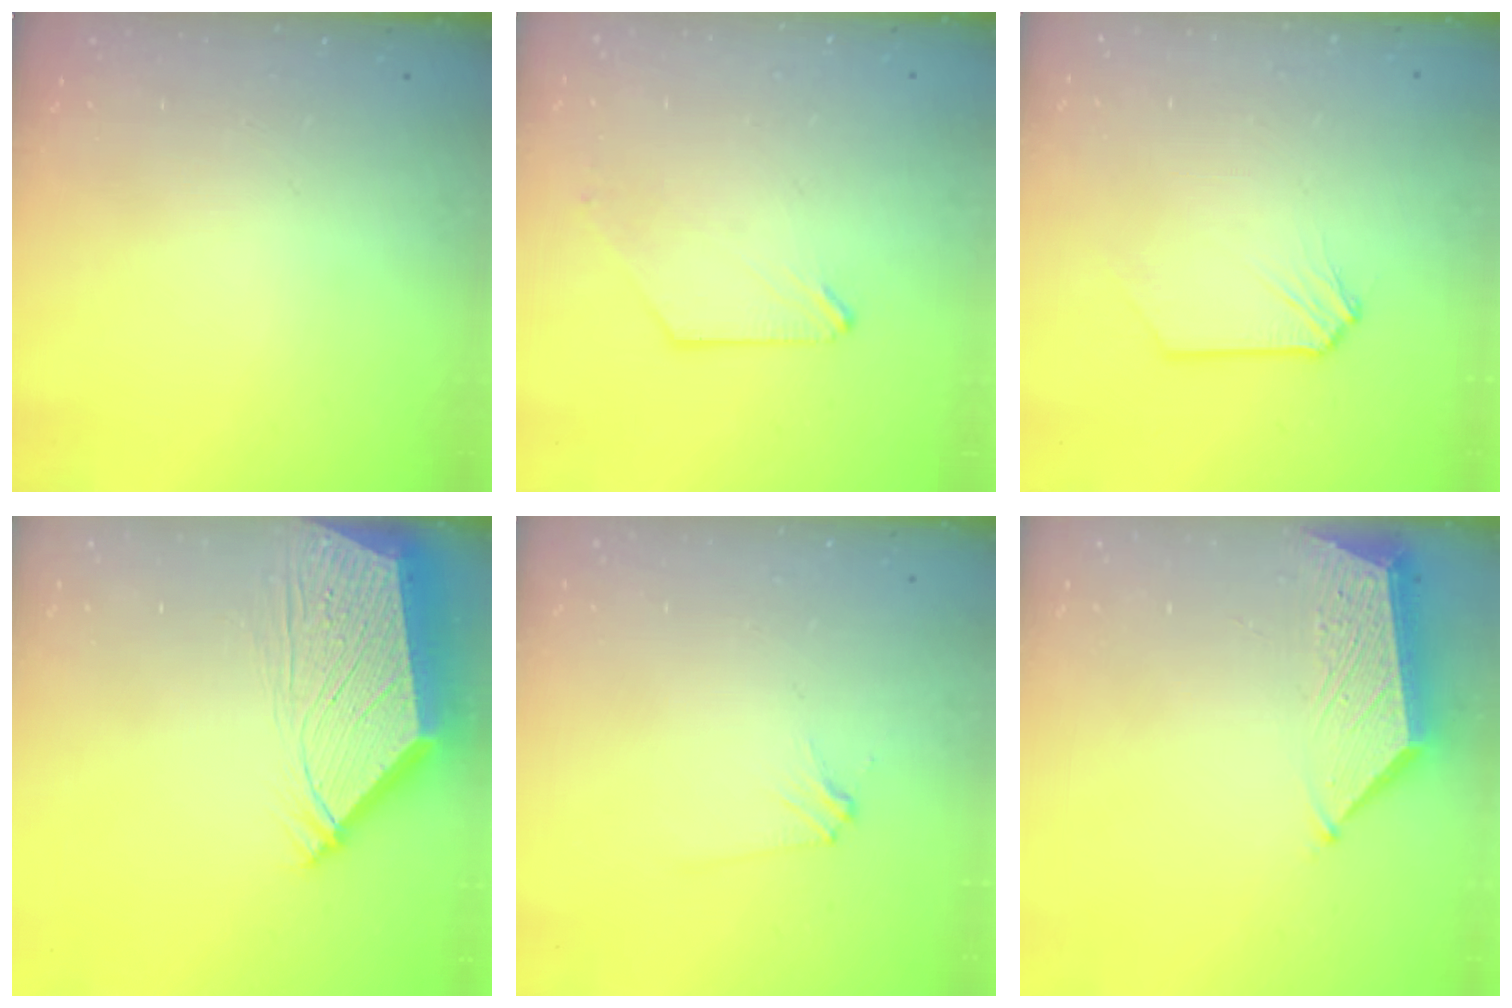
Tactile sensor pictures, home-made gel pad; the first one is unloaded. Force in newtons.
{"total": 0.7, "press": 0.7, "slide": 0.1}
{"total": 0.6, "press": 0.6, "slide": 0.0}
{"total": 9.0, "press": 8.9, "slide": 1.1}
{"total": 3.5, "press": 3.4, "slide": 0.4}
{"total": 6.2, "press": 6.1, "slide": 0.5}